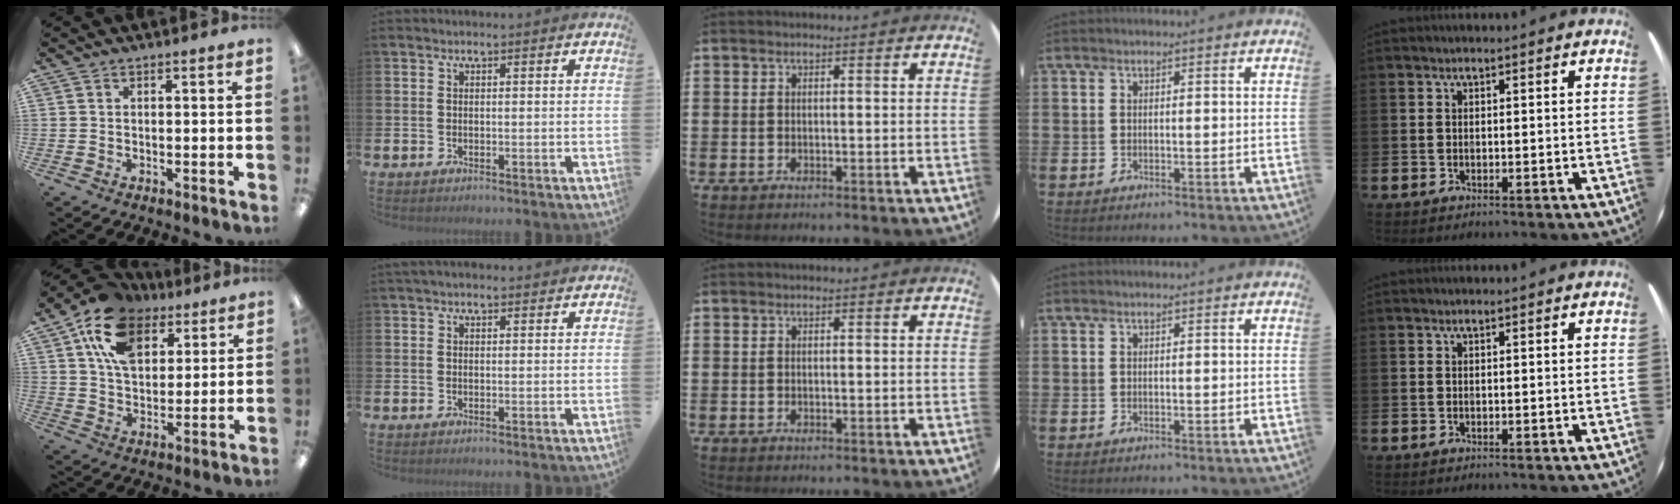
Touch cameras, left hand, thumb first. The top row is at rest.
{"thumb": {"total": 15.0, "force": [8.6, 9.7, 7.5], "torque": [-0.138, -0.026, 0.160]}, "index": {"total": 1.0, "force": [0.8, 0.4, 0.4], "torque": [0.000, 0.003, 0.012]}}